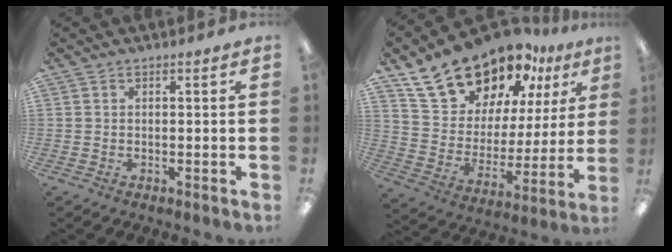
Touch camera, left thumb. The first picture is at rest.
{"total": 21.4, "force": [16.9, 10.3, 8.0], "torque": [-0.162, -0.107, 0.313]}